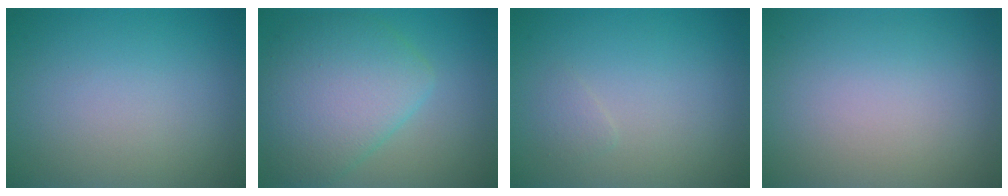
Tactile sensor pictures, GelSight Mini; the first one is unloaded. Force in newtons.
{"total": 7.0, "press": 7.0, "slide": 0.2}
{"total": 0.7, "press": 0.7, "slide": 0.1}
{"total": 0.0}